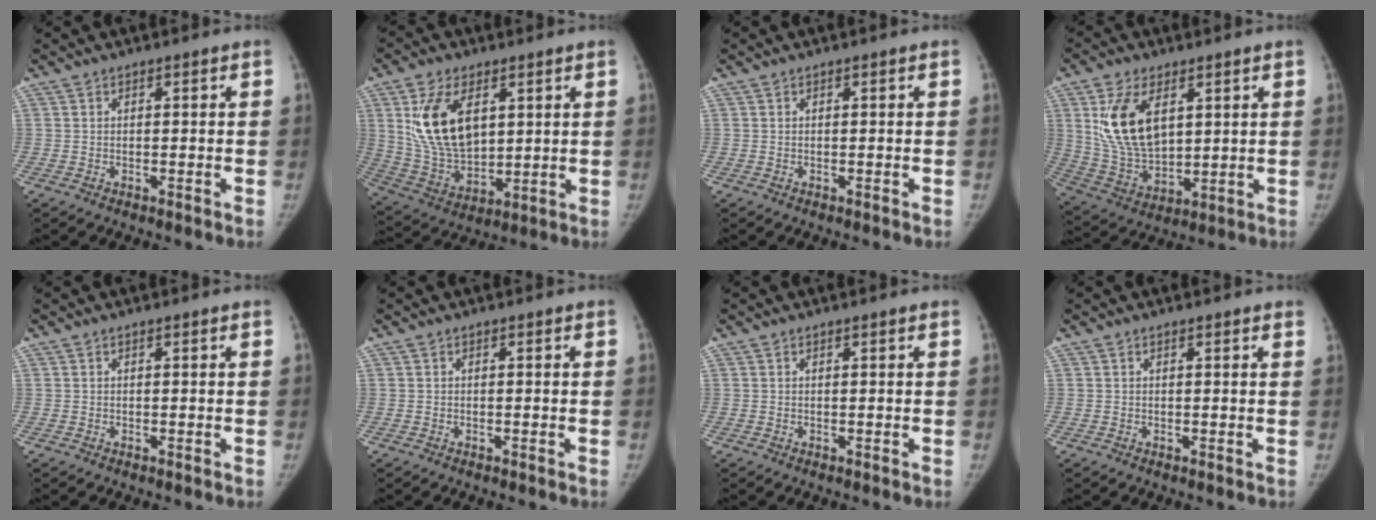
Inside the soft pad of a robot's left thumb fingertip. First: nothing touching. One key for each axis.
{"total": 15.7, "fx": 5.0, "fy": 9.2, "fz": 11.8, "tx": -0.199, "ty": -0.020, "tz": 0.108}
{"total": 0.0}
{"total": 14.6, "fx": 4.9, "fy": 8.3, "fz": 11.0, "tx": -0.193, "ty": -0.020, "tz": 0.109}
{"total": 0.0}
{"total": 0.0}
{"total": 0.5, "fx": 0.5, "fy": 0.0, "fz": 0.3, "tx": -0.003, "ty": 0.003, "tz": 0.009}
{"total": 1.7, "fx": 1.5, "fy": 0.1, "fz": 0.8, "tx": -0.007, "ty": 0.001, "tz": 0.012}